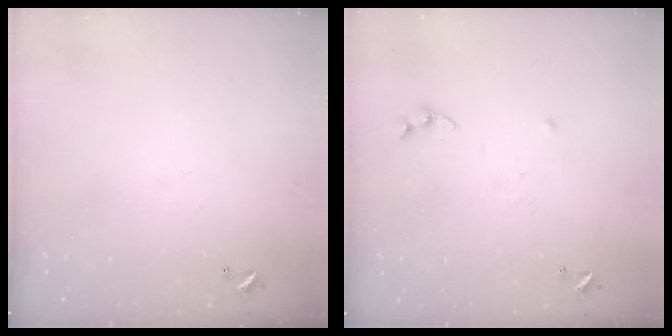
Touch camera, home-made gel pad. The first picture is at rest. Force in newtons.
{"total": 6.1, "press": 6.1, "slide": 0.7}